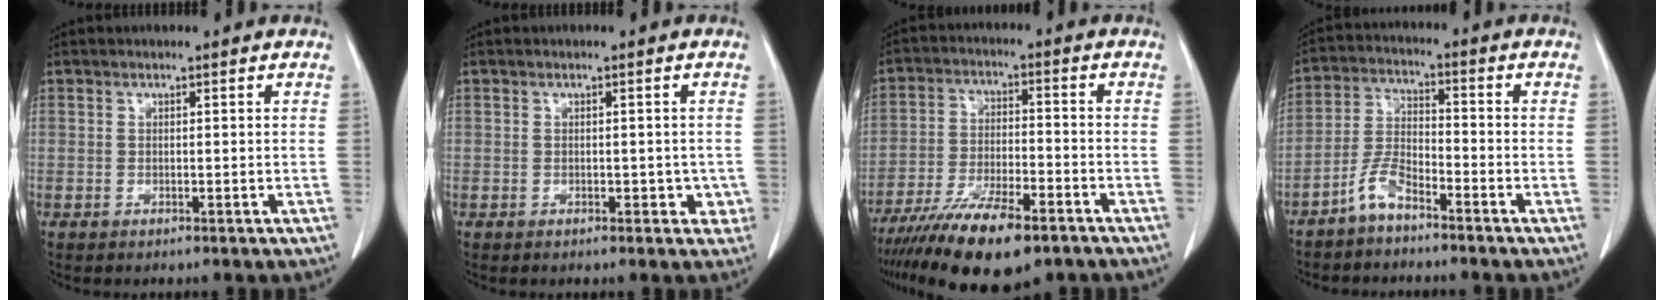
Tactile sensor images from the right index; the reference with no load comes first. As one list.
[{"total": 2.5, "force": [-0.7, 1.8, 1.6], "torque": [-0.005, 0.008, -0.004]}, {"total": 14.9, "force": [-10.5, 3.6, 9.9], "torque": [-0.182, -0.030, -0.180]}, {"total": 5.4, "force": [-4.2, 1.4, 3.1], "torque": [-0.076, 0.001, -0.088]}]